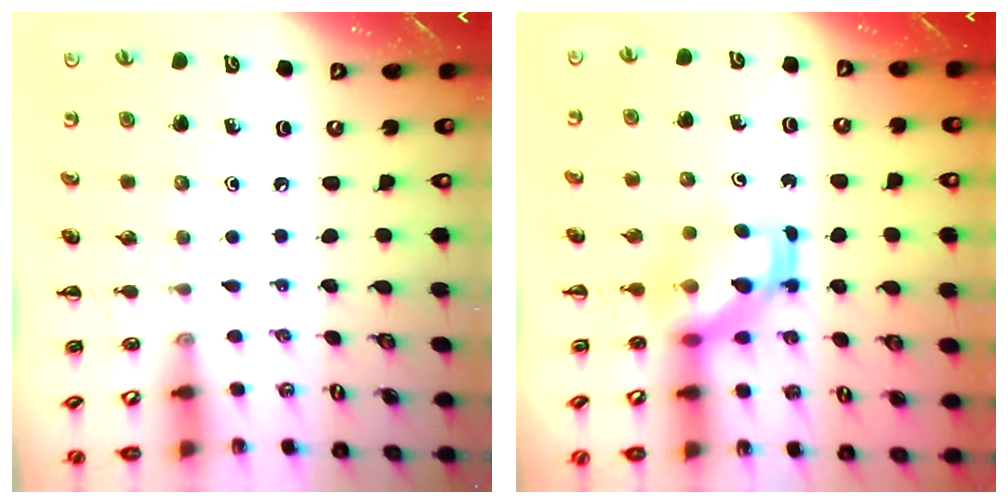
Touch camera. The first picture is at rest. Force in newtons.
{"total": 5.3, "press": 5.2, "slide": 1.2}